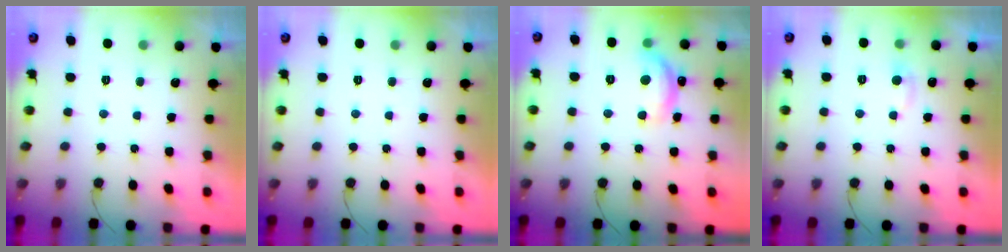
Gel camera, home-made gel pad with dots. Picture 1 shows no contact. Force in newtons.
{"total": 0.0}
{"total": 12.0, "press": 11.9, "slide": 0.8}
{"total": 3.3, "press": 3.3, "slide": 0.4}